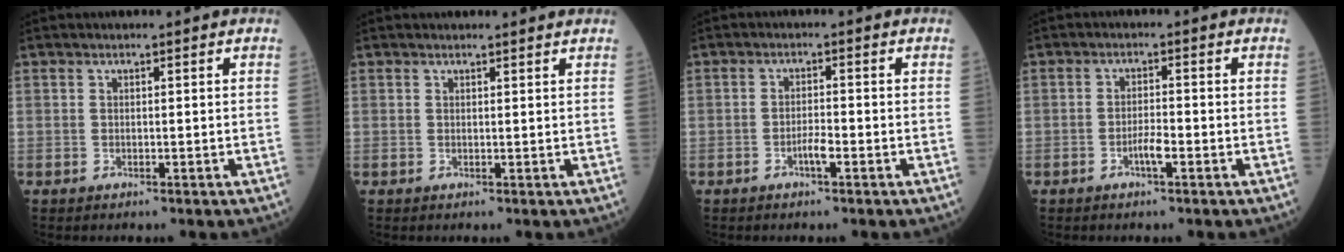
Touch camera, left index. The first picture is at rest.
{"total": 1.7, "force": [1.7, 0.1, 0.0], "torque": [-0.011, -0.003, 0.014]}
{"total": 2.3, "force": [-1.2, 0.3, 1.9], "torque": [-0.035, 0.001, -0.024]}
{"total": 2.6, "force": [-1.3, 0.4, 2.2], "torque": [-0.042, 0.001, -0.026]}